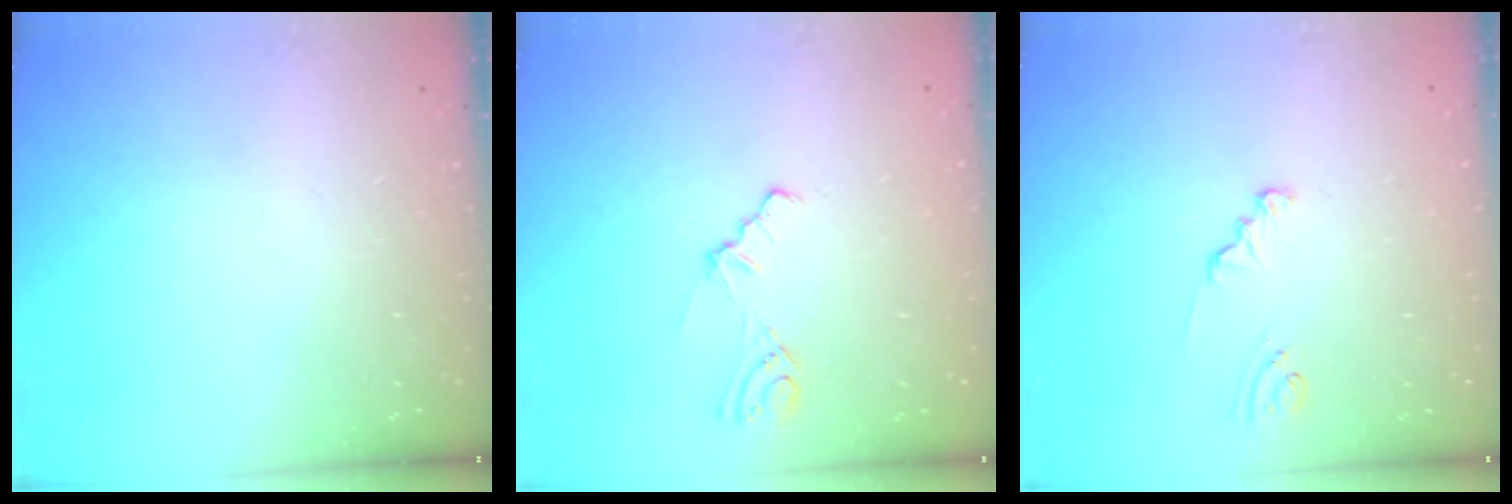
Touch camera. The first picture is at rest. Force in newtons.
{"total": 2.8, "press": 2.8, "slide": 0.7}
{"total": 1.3, "press": 1.3, "slide": 0.1}